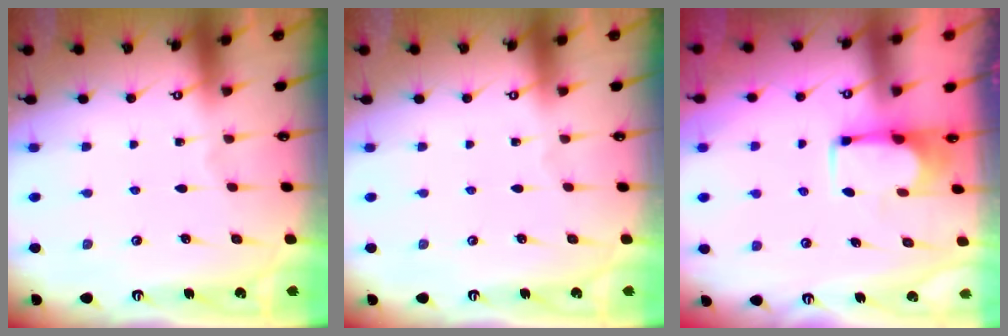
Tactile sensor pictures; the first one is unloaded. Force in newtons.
{"total": 0.0}
{"total": 1.8, "press": 1.7, "slide": 0.5}